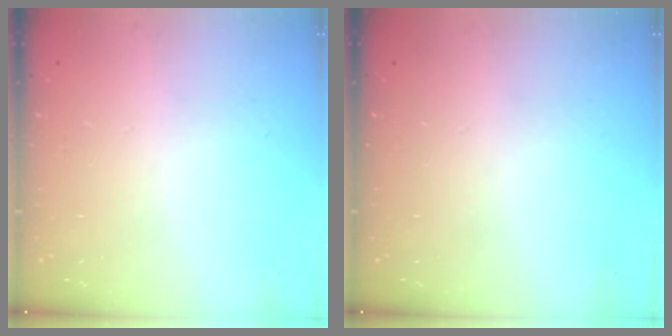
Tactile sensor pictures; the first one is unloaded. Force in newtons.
{"total": 0.0}